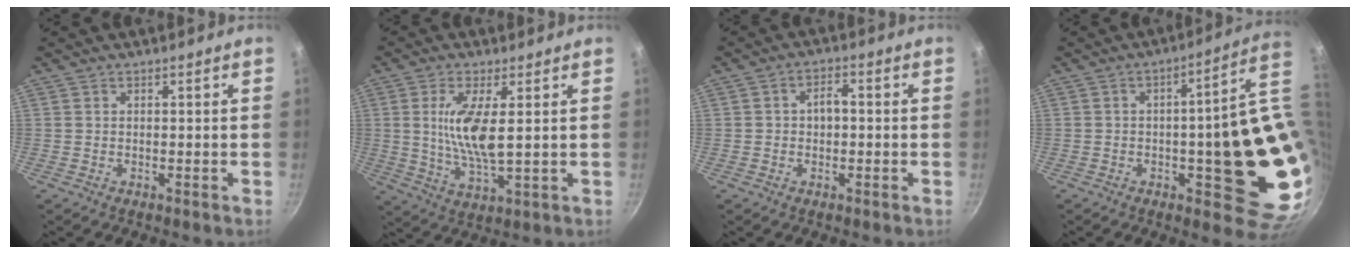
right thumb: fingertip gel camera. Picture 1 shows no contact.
{"total": 10.9, "force": [2.2, 3.4, 10.2], "torque": [-0.203, -0.017, 0.046]}
{"total": 3.6, "force": [-0.1, 2.4, 2.7], "torque": [-0.027, 0.015, -0.005]}
{"total": 21.3, "force": [0.0, 6.4, 20.4], "torque": [-0.213, -0.011, 0.007]}